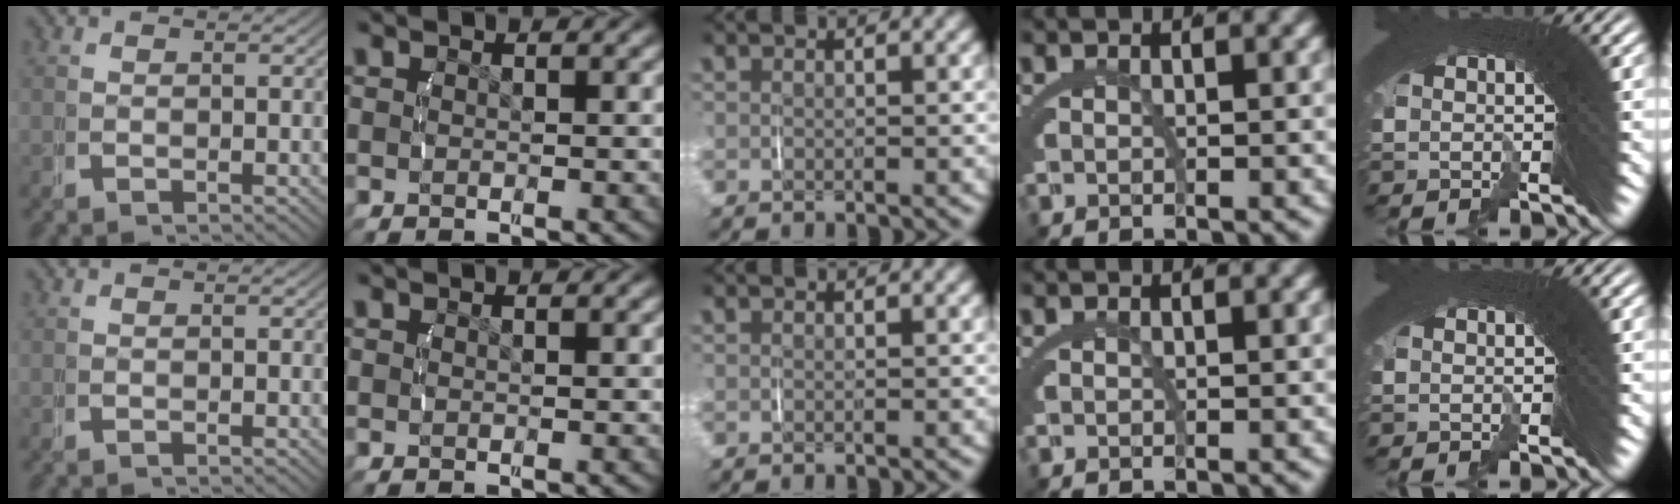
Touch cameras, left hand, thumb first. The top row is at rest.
{}